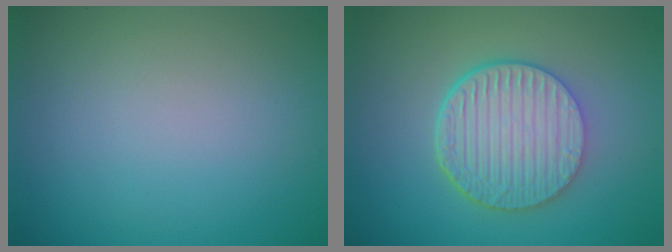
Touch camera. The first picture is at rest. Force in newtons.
{"total": 6.6, "press": 4.8, "slide": 4.6}